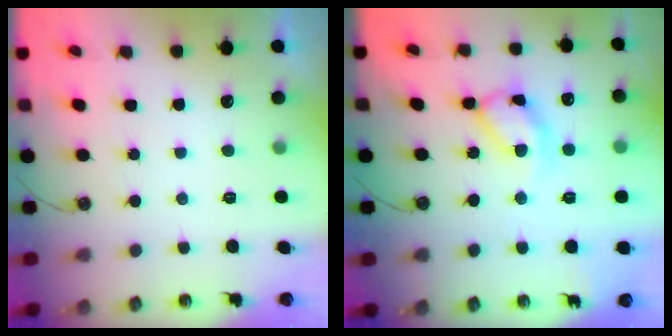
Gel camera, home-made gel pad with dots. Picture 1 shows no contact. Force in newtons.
{"total": 11.8, "press": 11.8, "slide": 0.8}